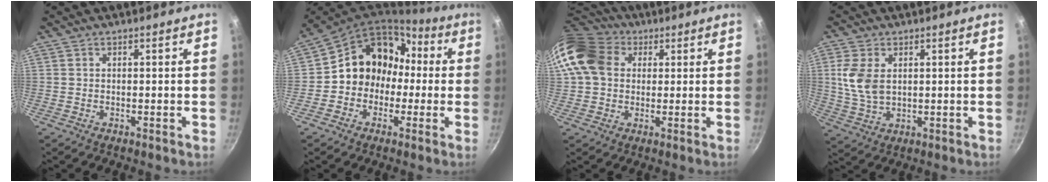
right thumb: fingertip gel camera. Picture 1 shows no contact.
{"total": 14.6, "force": [0.0, 12.6, 7.5], "torque": [-0.068, 0.057, -0.012]}
{"total": 15.3, "force": [4.2, 12.2, 8.2], "torque": [-0.155, 0.024, 0.064]}
{"total": 7.9, "force": [1.7, 4.9, 5.9], "torque": [-0.122, -0.009, 0.037]}